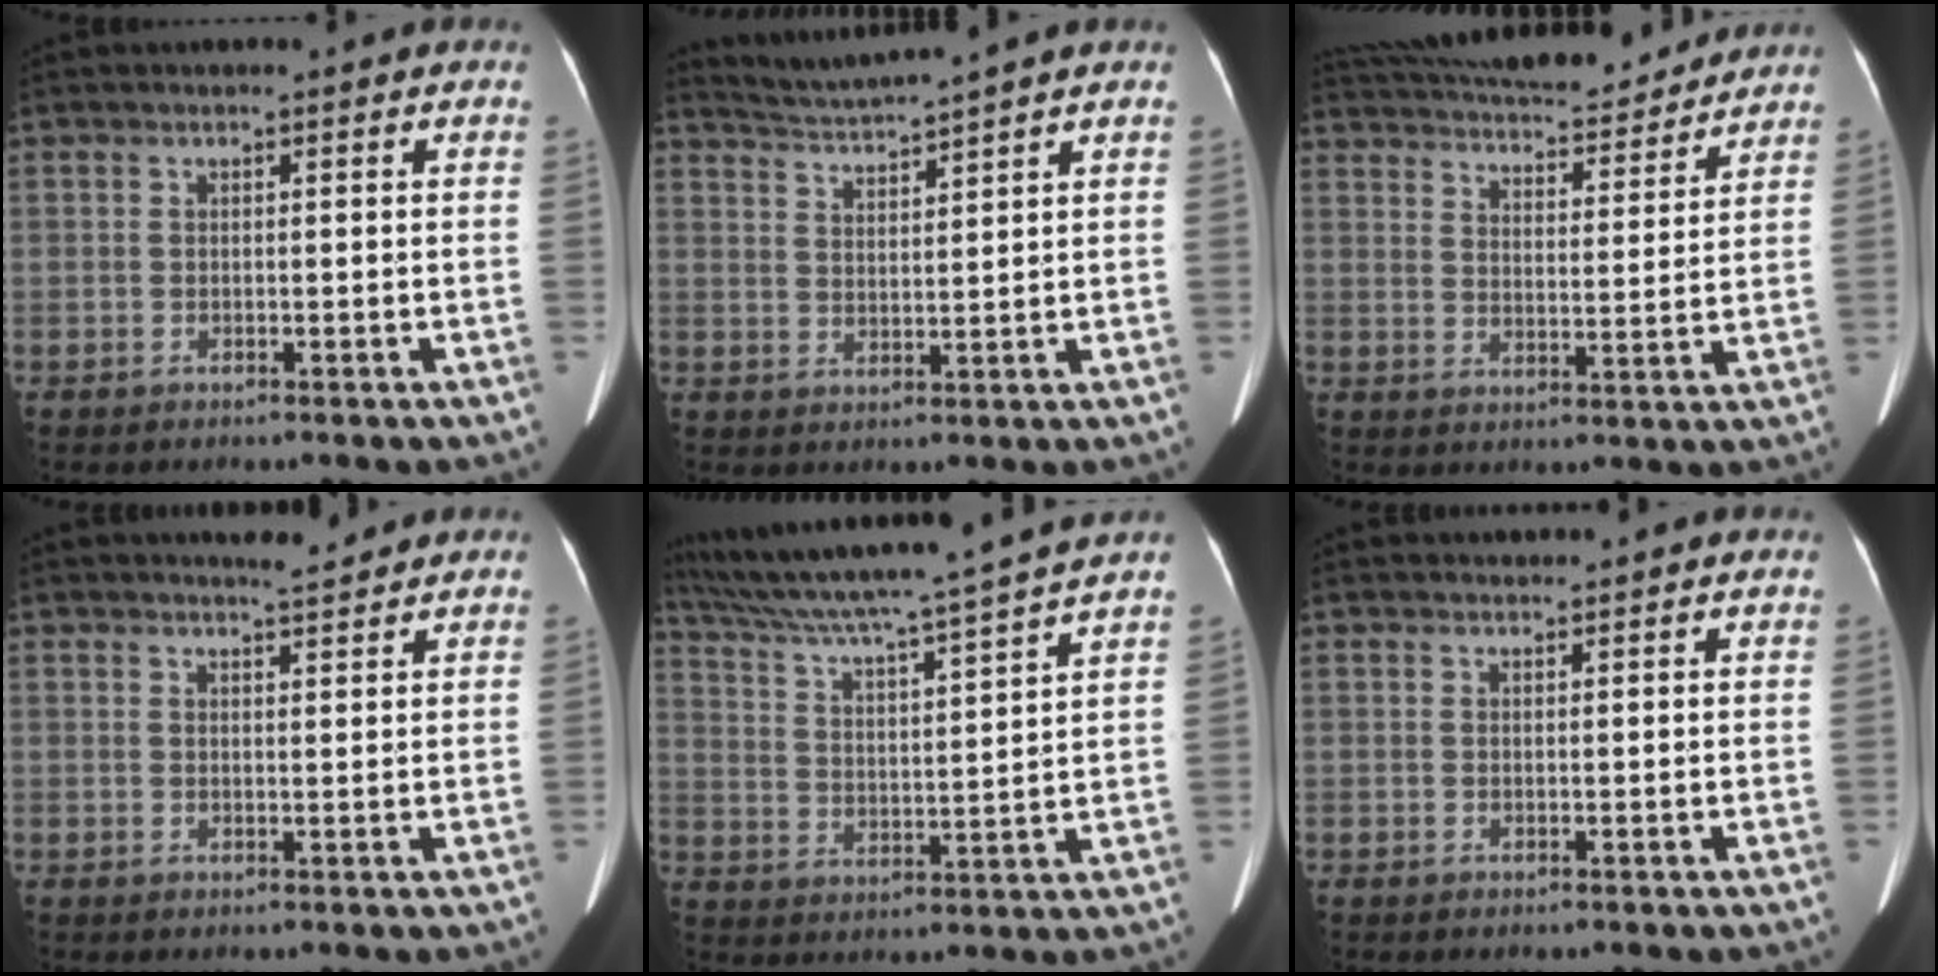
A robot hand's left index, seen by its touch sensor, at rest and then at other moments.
{"total": 5.1, "force": [4.7, -1.9, 0.8], "torque": [-0.023, -0.001, 0.096]}
{"total": 19.7, "force": [17.9, 3.9, 7.2], "torque": [-0.130, 0.022, 0.255]}
{"total": 3.2, "force": [3.1, 0.2, 0.9], "torque": [-0.017, 0.001, 0.045]}
{"total": 18.5, "force": [16.0, -2.0, 9.0], "torque": [-0.159, -0.008, 0.245]}
{"total": 1.5, "force": [1.5, 0.0, 0.1], "torque": [-0.007, 0.016, 0.027]}